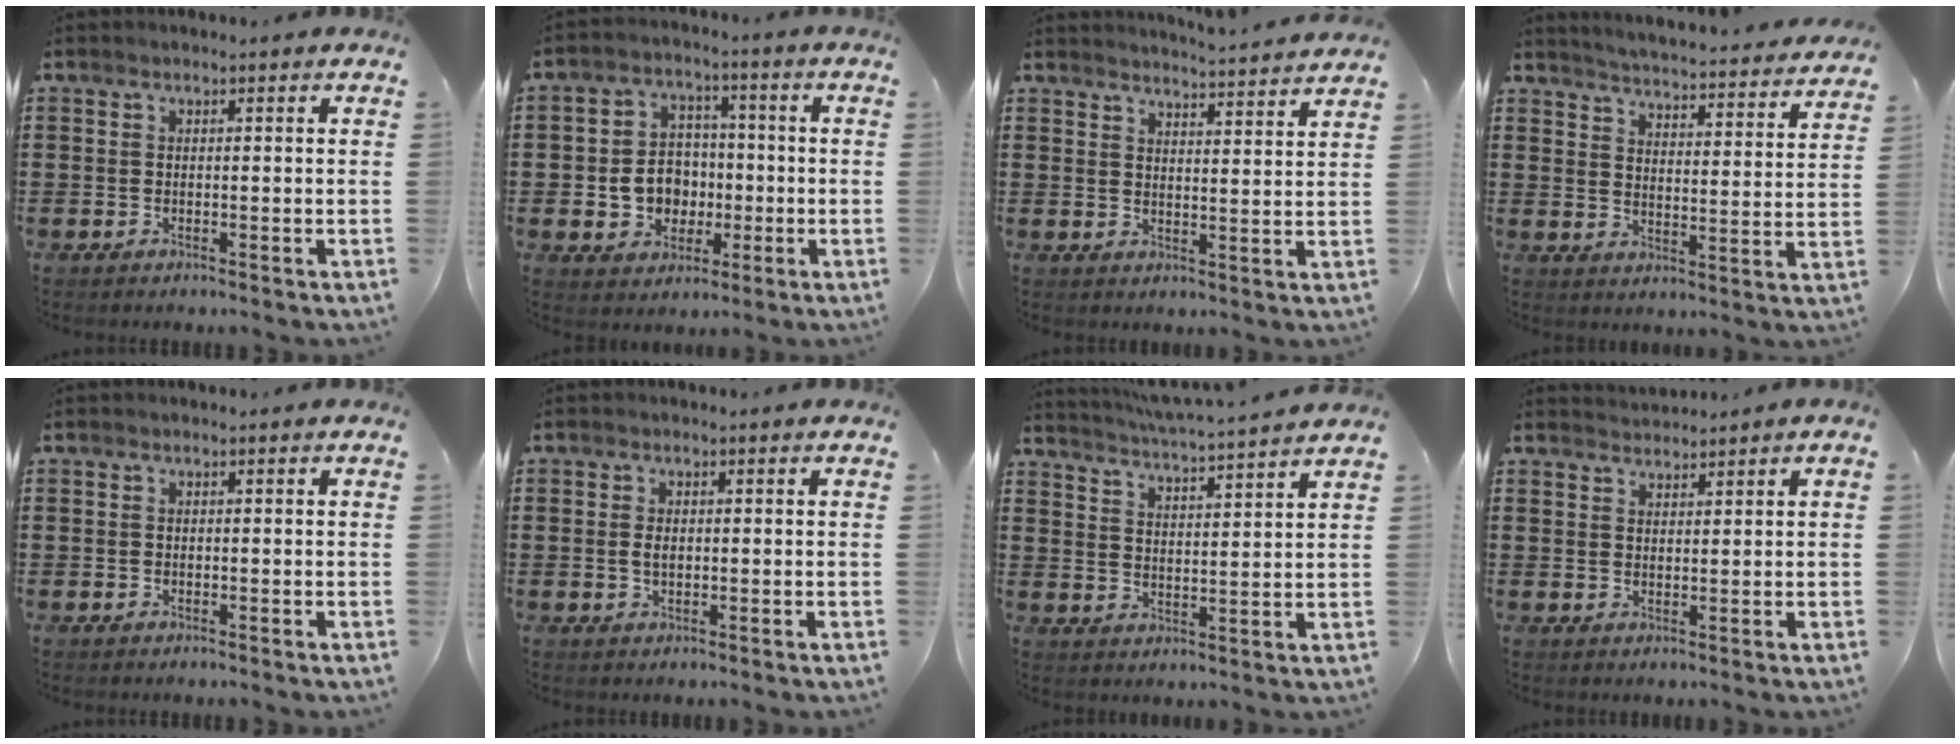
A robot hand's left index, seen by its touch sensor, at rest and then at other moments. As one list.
[{"total": 6.8, "force": [-1.1, 6.1, 2.8], "torque": [-0.052, 0.013, -0.020]}, {"total": 3.8, "force": [3.6, -0.9, 0.2], "torque": [-0.008, -0.030, 0.061]}, {"total": 4.0, "force": [3.9, -0.7, 0.3], "torque": [-0.030, -0.039, 0.061]}, {"total": 0.0}, {"total": 1.5, "force": [0.0, 0.8, 1.3], "torque": [-0.028, 0.003, -0.001]}, {"total": 4.4, "force": [4.2, -0.8, 1.1], "torque": [-0.041, -0.034, 0.068]}, {"total": 1.7, "force": [1.7, -0.1, -0.3], "torque": [0.002, 0.002, 0.033]}]